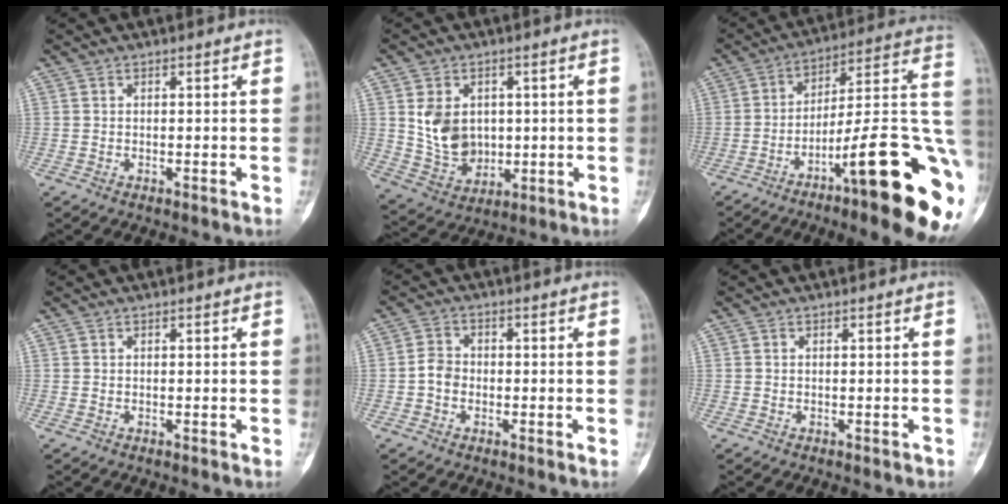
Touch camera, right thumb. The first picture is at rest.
{"total": 10.4, "force": [1.2, 8.3, 6.3], "torque": [-0.070, -0.012, 0.040]}
{"total": 26.3, "force": [-9.1, 4.8, 24.2], "torque": [-0.269, 0.046, -0.132]}
{"total": 0.0}
{"total": 3.9, "force": [-1.0, 3.2, 1.9], "torque": [-0.021, 0.012, -0.025]}
{"total": 0.6, "force": [-0.3, 0.4, 0.1], "torque": [0.002, 0.005, -0.004]}